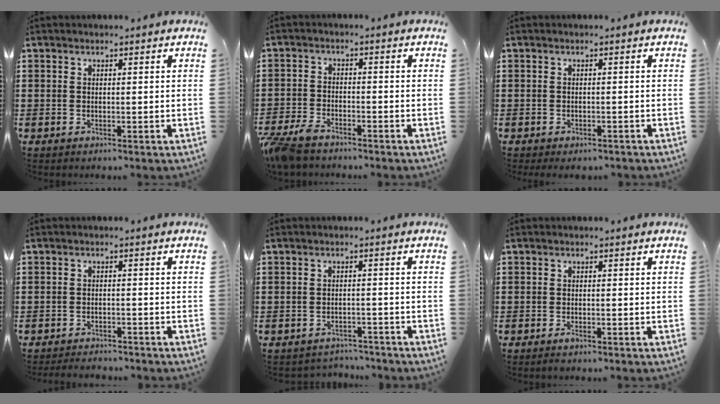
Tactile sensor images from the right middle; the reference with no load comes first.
{"total": 4.0, "force": [-3.6, 1.0, 1.5], "torque": [-0.062, -0.009, -0.082]}
{"total": 0.7, "force": [-0.7, 0.2, 0.2], "torque": [-0.005, -0.003, -0.013]}
{"total": 2.0, "force": [-2.0, 0.2, 0.0], "torque": [-0.008, -0.002, -0.043]}
{"total": 0.9, "force": [-0.9, 0.1, -0.1], "torque": [-0.004, 0.000, -0.020]}
{"total": 0.9, "force": [-0.6, 0.1, 0.6], "torque": [-0.014, -0.008, -0.010]}